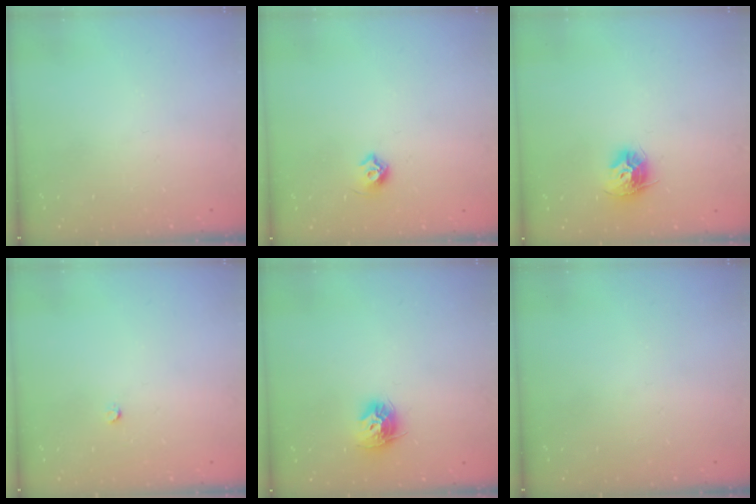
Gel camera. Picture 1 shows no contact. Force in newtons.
{"total": 5.5, "press": 5.3, "slide": 1.2}
{"total": 9.9, "press": 9.9, "slide": 0.5}
{"total": 2.2, "press": 2.2, "slide": 0.3}
{"total": 9.4, "press": 9.4, "slide": 0.6}
{"total": 0.0}